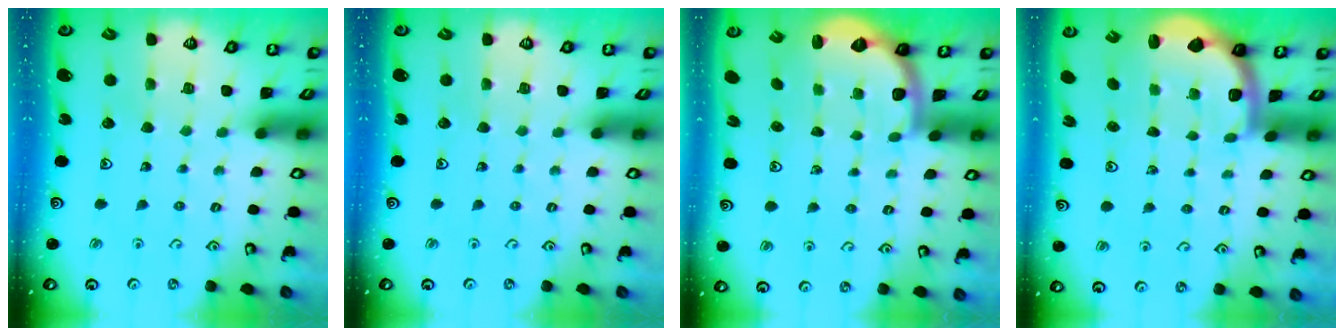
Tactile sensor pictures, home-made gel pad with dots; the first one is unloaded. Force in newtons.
{"total": 0.0}
{"total": 2.7, "press": 2.1, "slide": 1.7}
{"total": 1.9, "press": 1.8, "slide": 0.5}